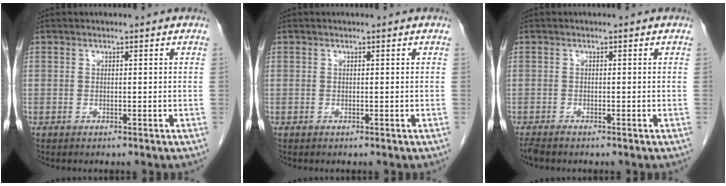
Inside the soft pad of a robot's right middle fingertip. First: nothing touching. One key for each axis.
{"total": 0.0}
{"total": 1.3, "fx": -1.2, "fy": 0.1, "fz": 0.6, "tx": -0.016, "ty": -0.006, "tz": -0.022}